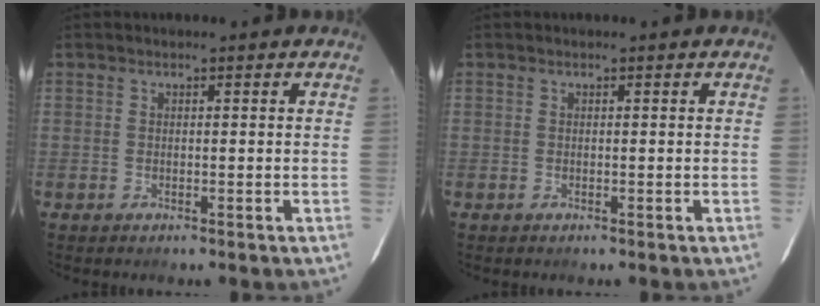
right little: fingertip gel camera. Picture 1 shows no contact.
{"total": 0.0}